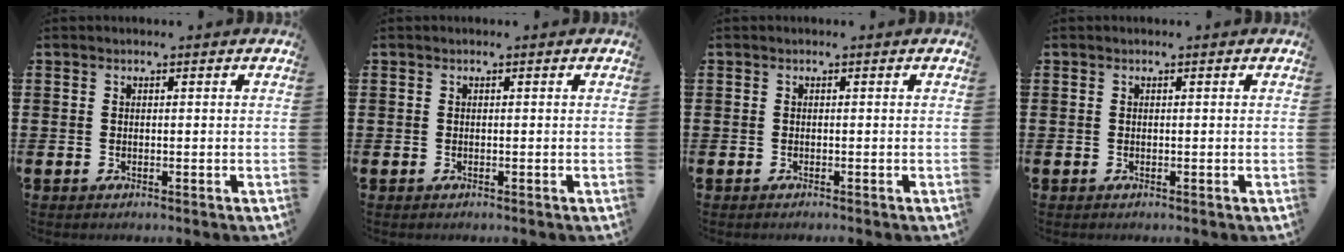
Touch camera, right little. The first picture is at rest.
{"total": 0.0}
{"total": 0.0}
{"total": 0.0}